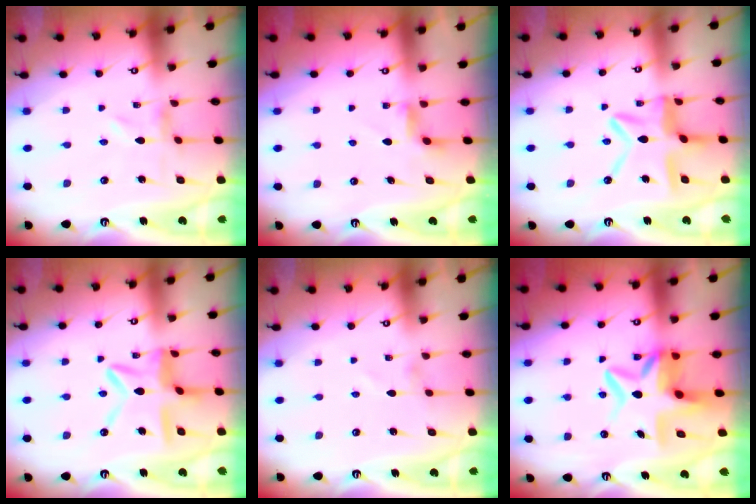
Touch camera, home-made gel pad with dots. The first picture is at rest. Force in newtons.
{"total": 2.9, "press": 2.9, "slide": 0.4}
{"total": 12.3, "press": 12.3, "slide": 1.1}
{"total": 12.2, "press": 12.2, "slide": 1.2}
{"total": 0.5, "press": 0.5, "slide": 0.1}
{"total": 10.2, "press": 9.7, "slide": 3.1}